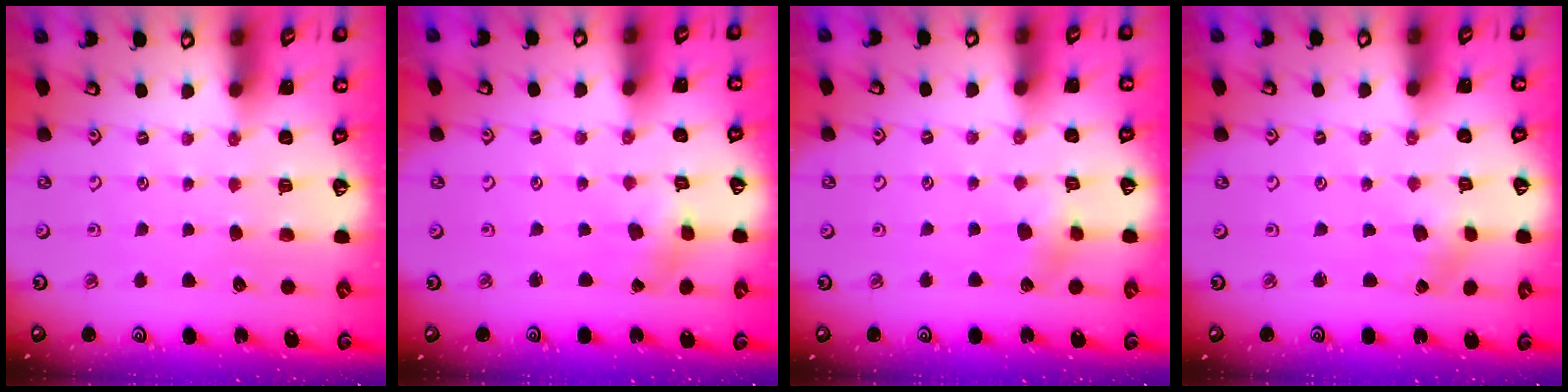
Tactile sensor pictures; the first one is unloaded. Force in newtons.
{"total": 1.1, "press": 1.0, "slide": 0.4}
{"total": 5.6, "press": 5.6, "slide": 0.3}
{"total": 2.4, "press": 2.3, "slide": 0.4}